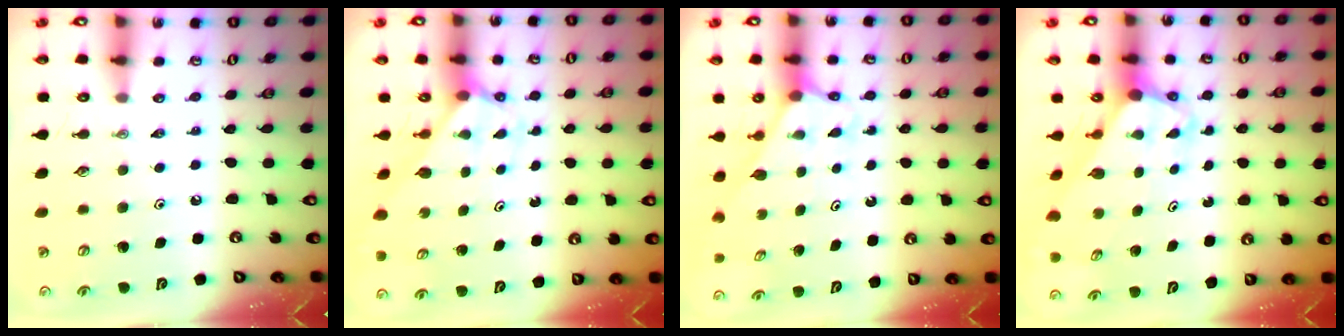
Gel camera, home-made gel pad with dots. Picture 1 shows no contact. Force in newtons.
{"total": 2.2, "press": 2.2, "slide": 0.1}
{"total": 3.5, "press": 3.4, "slide": 0.2}
{"total": 3.5, "press": 3.5, "slide": 0.1}